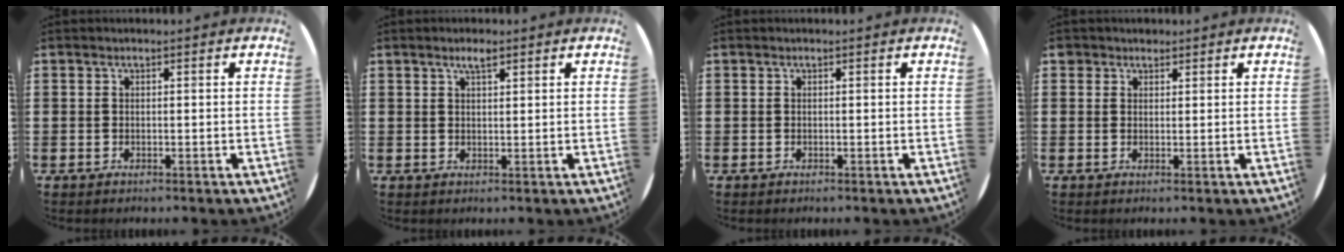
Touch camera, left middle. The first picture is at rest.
{"total": 2.0, "force": [1.6, 0.4, 1.2], "torque": [-0.025, 0.004, 0.027]}
{"total": 0.0}
{"total": 1.6, "force": [1.3, 0.8, 0.1], "torque": [0.006, 0.002, 0.024]}